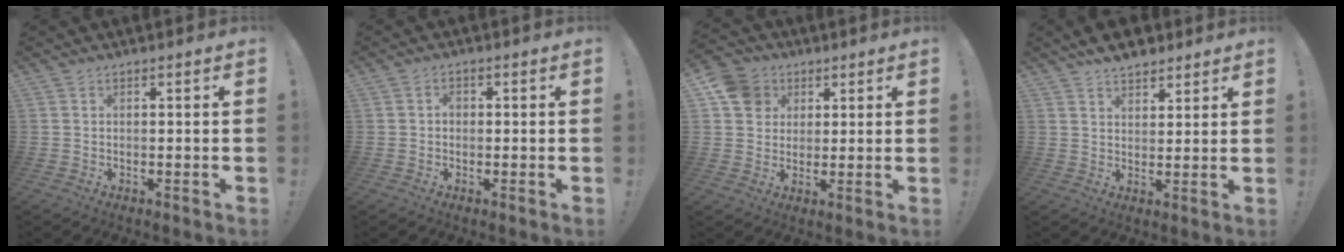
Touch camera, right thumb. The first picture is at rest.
{"total": 1.3, "force": [-0.4, 1.1, 0.7], "torque": [-0.012, 0.005, -0.008]}
{"total": 9.6, "force": [3.7, 8.4, 3.1], "torque": [-0.047, -0.013, 0.076]}
{"total": 5.3, "force": [4.3, 2.6, 1.7], "torque": [-0.026, -0.023, 0.079]}